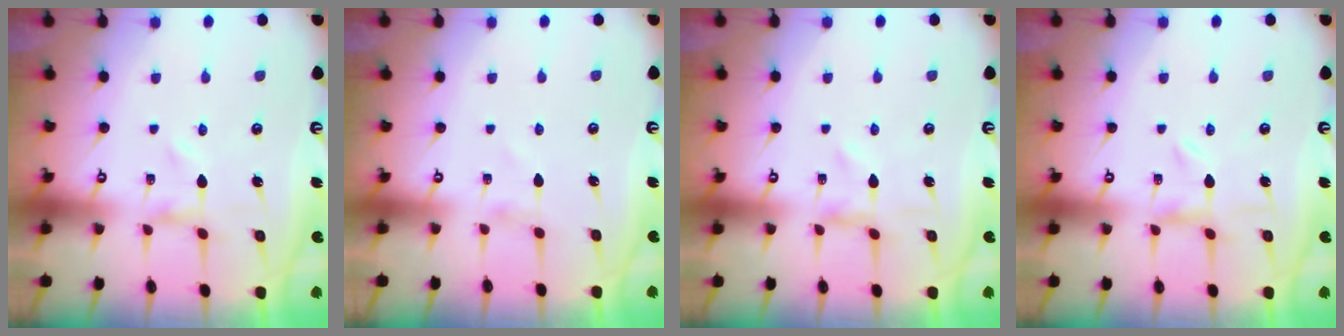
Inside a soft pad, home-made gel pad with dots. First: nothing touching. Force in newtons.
{"total": 0.6, "press": 0.6, "slide": 0.1}
{"total": 0.7, "press": 0.7, "slide": 0.2}
{"total": 2.9, "press": 2.9, "slide": 0.4}